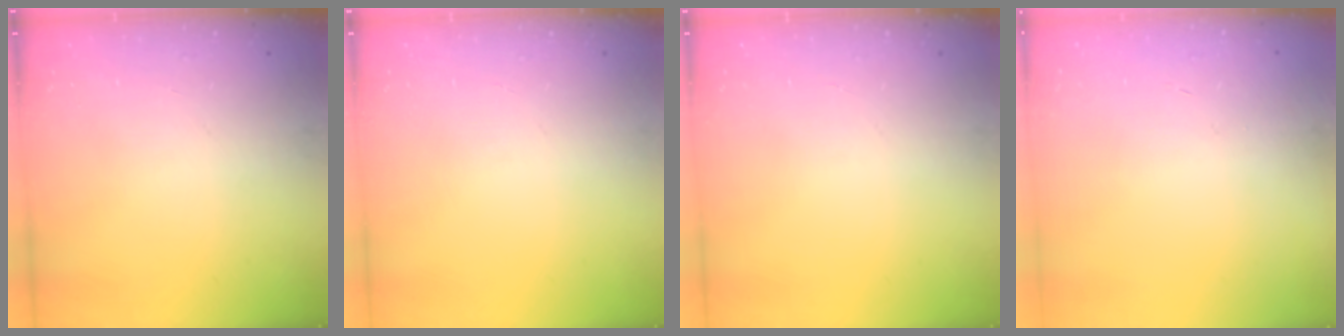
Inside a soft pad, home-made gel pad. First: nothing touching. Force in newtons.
{"total": 0.0}
{"total": 0.0}
{"total": 0.6, "press": 0.5, "slide": 0.2}